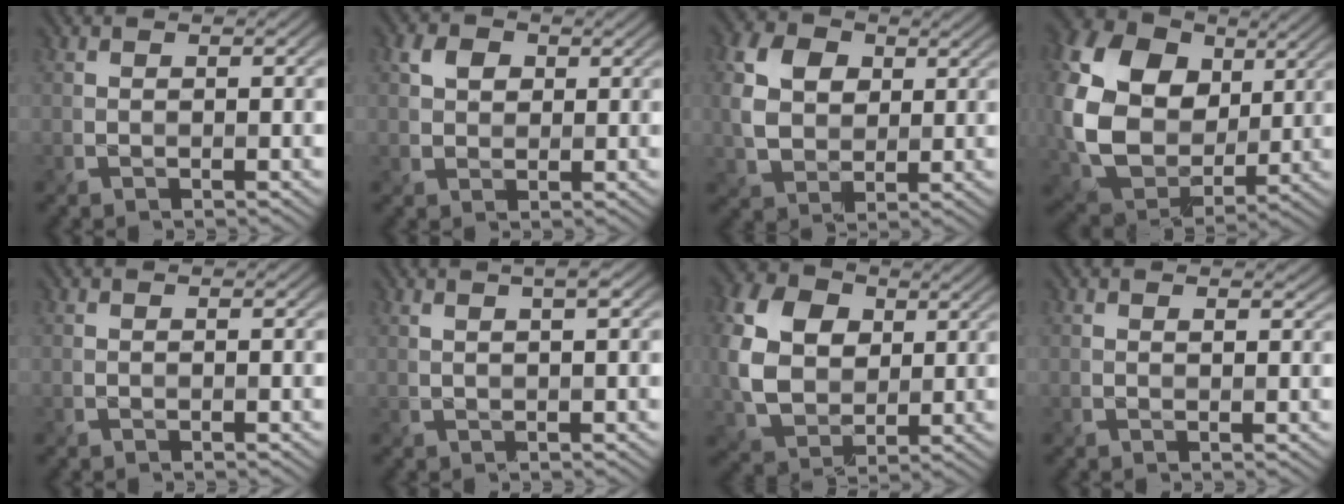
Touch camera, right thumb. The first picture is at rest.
{"total": 2.8, "force": [1.0, 2.2, 1.4], "torque": [-0.028, 0.001, 0.013]}
{"total": 7.3, "force": [2.0, 5.5, 4.4], "torque": [-0.112, 0.005, 0.030]}
{"total": 17.3, "force": [3.7, 13.3, 10.5], "torque": [-0.273, 0.008, 0.088]}
{"total": 0.0}
{"total": 3.1, "force": [1.5, 0.6, 2.7], "torque": [-0.034, 0.005, 0.012]}
{"total": 10.6, "force": [2.2, 7.9, 6.7], "torque": [-0.174, 0.006, 0.037]}
{"total": 1.2, "force": [1.0, 0.5, 0.5], "torque": [-0.007, -0.002, 0.019]}